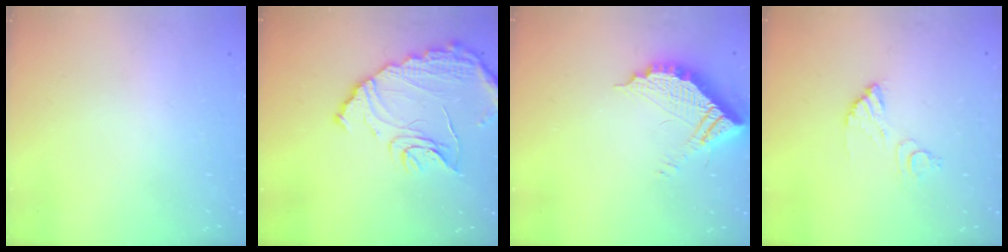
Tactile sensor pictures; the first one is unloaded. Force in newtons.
{"total": 15.0, "press": 15.0, "slide": 0.5}
{"total": 12.3, "press": 12.2, "slide": 0.9}
{"total": 6.3, "press": 6.3, "slide": 0.4}